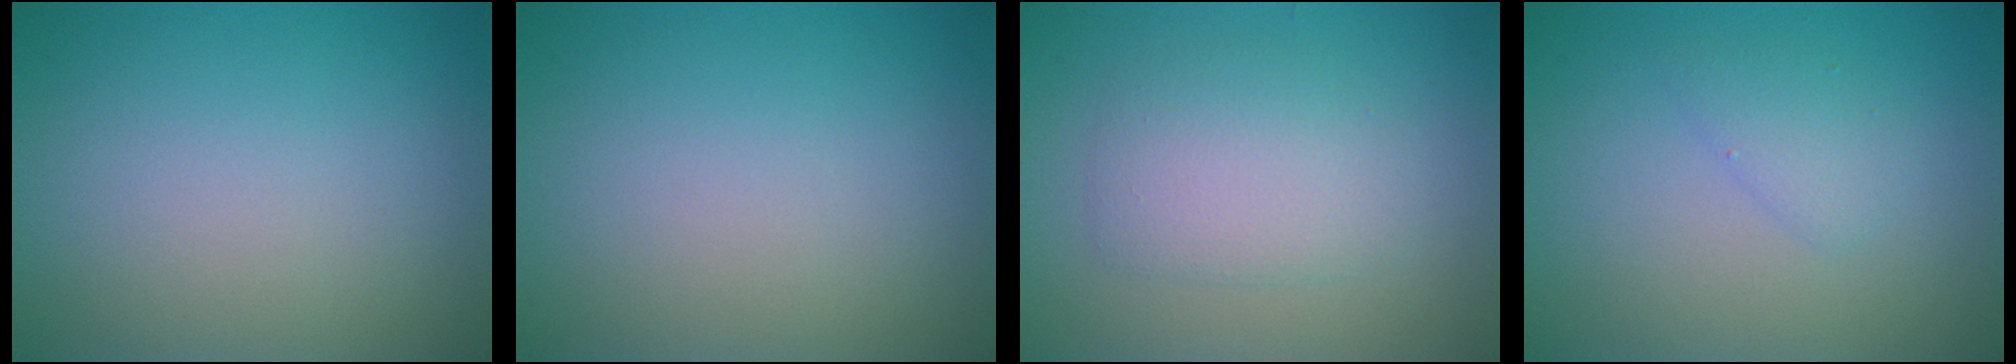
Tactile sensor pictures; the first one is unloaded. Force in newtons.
{"total": 0.0}
{"total": 3.2, "press": 3.2, "slide": 0.0}
{"total": 1.5, "press": 1.5, "slide": 0.1}